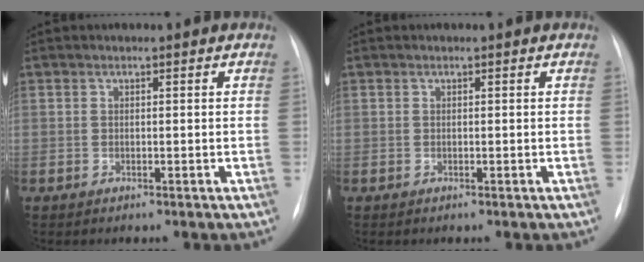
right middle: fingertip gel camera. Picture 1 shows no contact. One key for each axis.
{"total": 0.0}